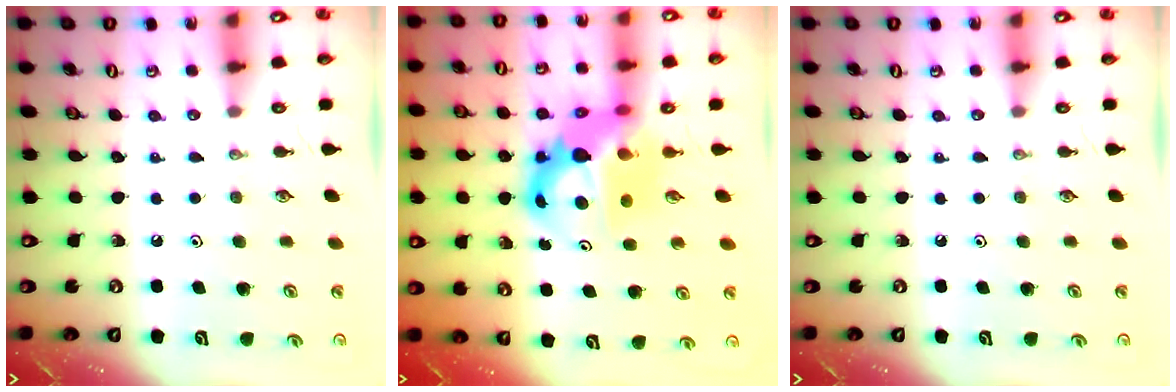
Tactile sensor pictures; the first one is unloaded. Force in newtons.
{"total": 11.3, "press": 11.2, "slide": 1.0}
{"total": 0.0}